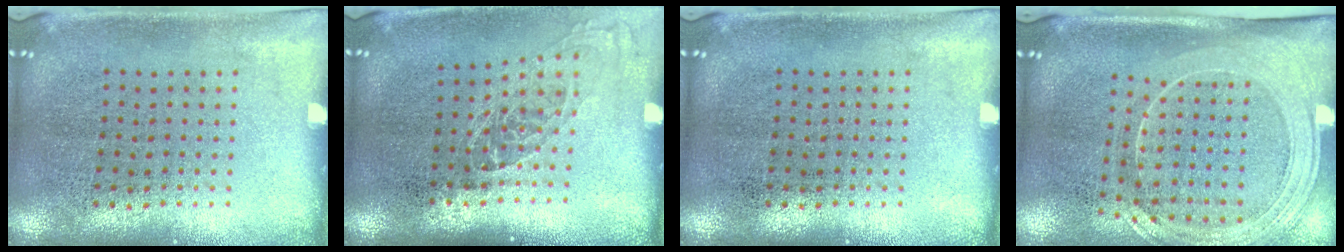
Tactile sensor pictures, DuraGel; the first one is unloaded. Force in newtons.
{"total": 1.2, "press": 1.0, "slide": 0.7}
{"total": 0.0}
{"total": 2.2, "press": 1.8, "slide": 1.1}